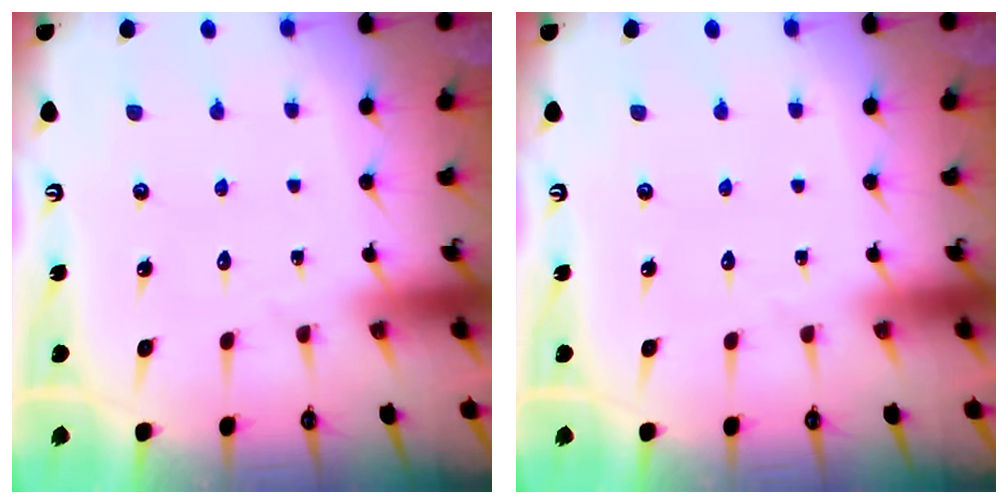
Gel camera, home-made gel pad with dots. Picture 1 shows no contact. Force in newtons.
{"total": 0.0}